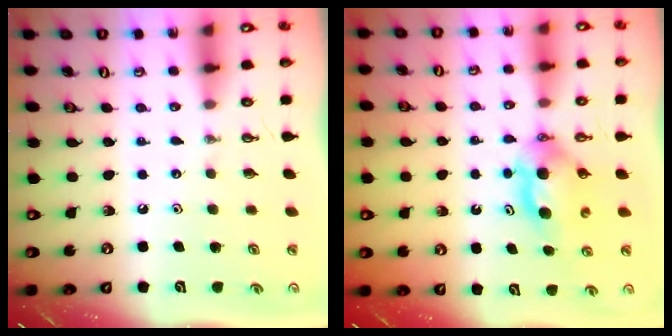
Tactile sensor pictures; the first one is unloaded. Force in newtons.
{"total": 6.4, "press": 6.1, "slide": 2.1}